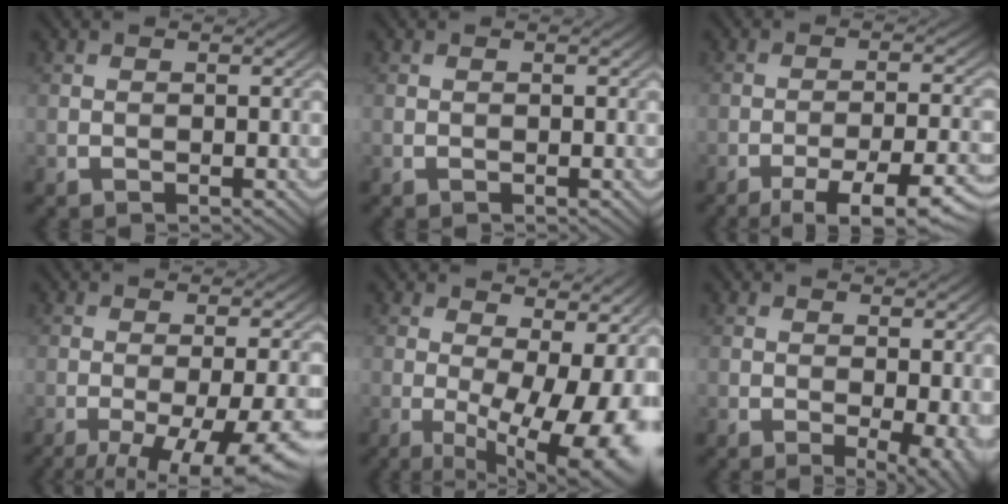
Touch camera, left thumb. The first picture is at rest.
{"total": 0.0}
{"total": 11.5, "force": [-8.4, 2.4, 7.5], "torque": [-0.120, 0.000, -0.105]}
{"total": 12.4, "force": [-6.7, 3.3, 9.9], "torque": [-0.139, -0.010, -0.085]}
{"total": 16.7, "force": [-1.9, 7.2, 14.9], "torque": [-0.183, -0.008, -0.010]}
{"total": 3.7, "force": [-0.6, 1.4, 3.4], "torque": [-0.047, -0.004, -0.009]}